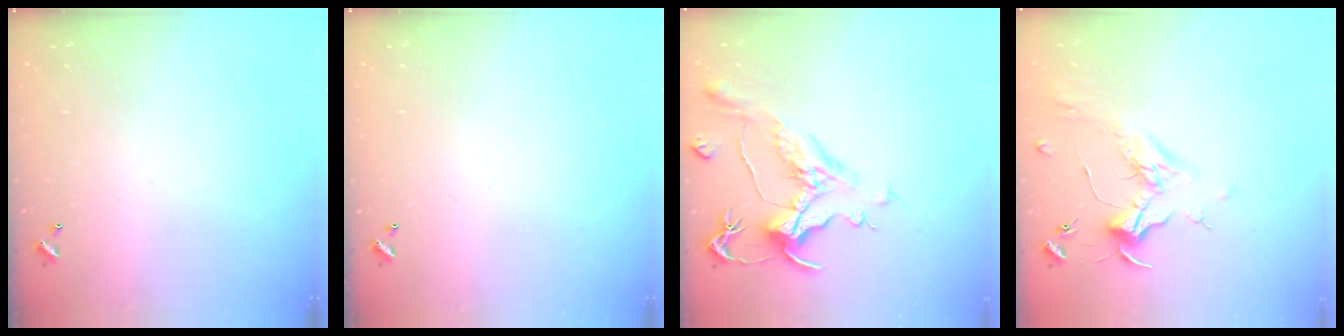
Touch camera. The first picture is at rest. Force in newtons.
{"total": 0.0}
{"total": 1.1, "press": 0.0, "slide": 1.1}
{"total": 2.0, "press": 1.8, "slide": 0.7}